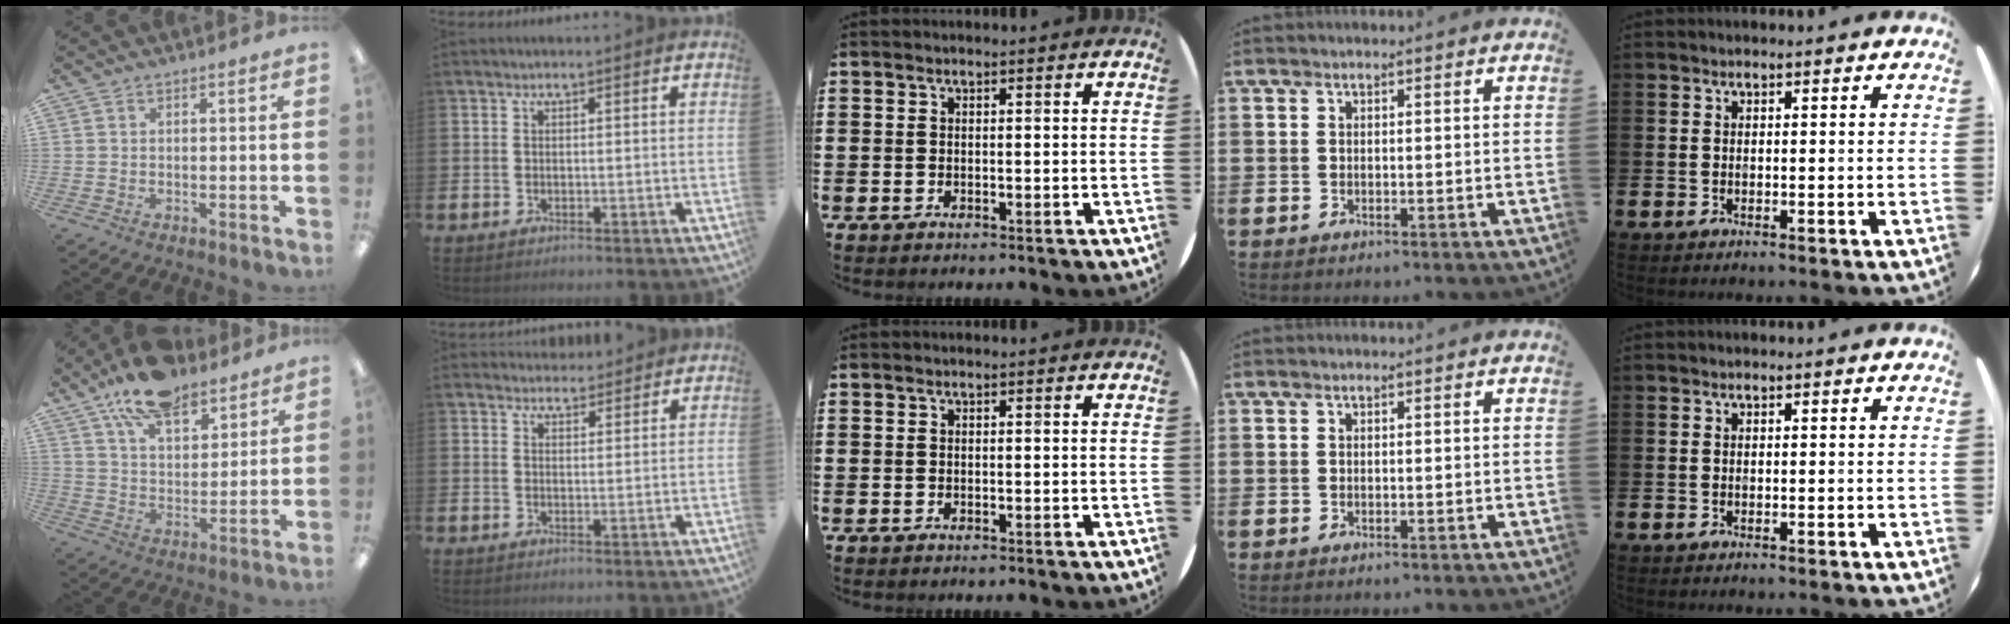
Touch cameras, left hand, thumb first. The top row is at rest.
{"thumb": {"total": 14.2, "force": [10.7, 6.3, 6.8], "torque": [-0.122, -0.051, 0.195]}, "index": {"total": 3.1, "force": [2.9, 1.0, -0.3], "torque": [0.006, -0.014, 0.053]}}